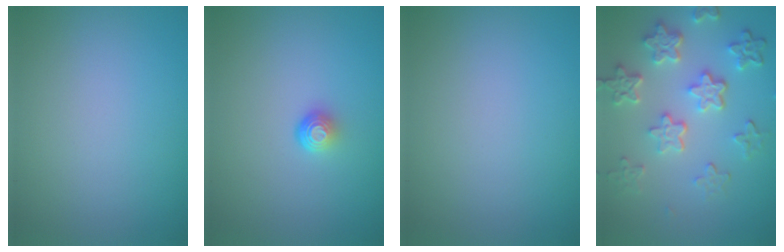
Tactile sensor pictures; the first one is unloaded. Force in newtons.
{"total": 1.5, "press": 0.9, "slide": 1.2}
{"total": 0.0}
{"total": 5.8, "press": 4.3, "slide": 3.8}